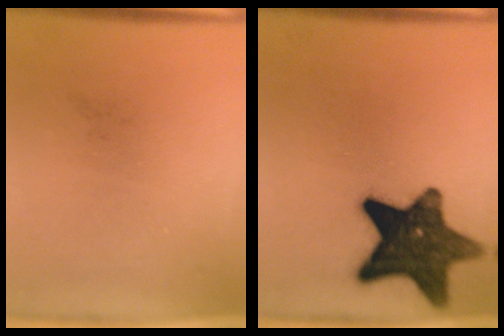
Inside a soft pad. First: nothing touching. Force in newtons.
{"total": 14.3}